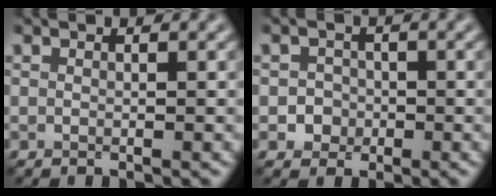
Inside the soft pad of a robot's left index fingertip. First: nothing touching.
{"total": 1.9, "force": [-0.5, 1.8, 0.4], "torque": [0.017, 0.000, -0.014]}